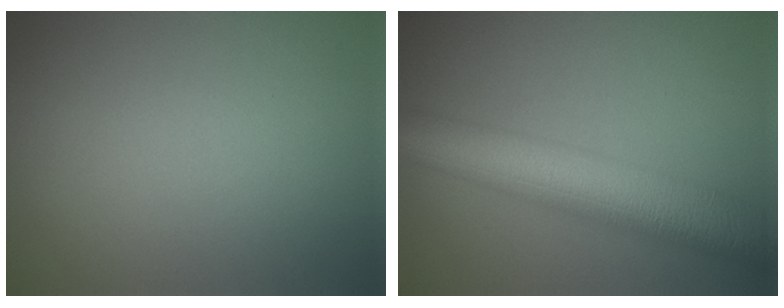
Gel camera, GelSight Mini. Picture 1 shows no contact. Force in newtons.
{"total": 9.7, "press": 9.7, "slide": 0.3}